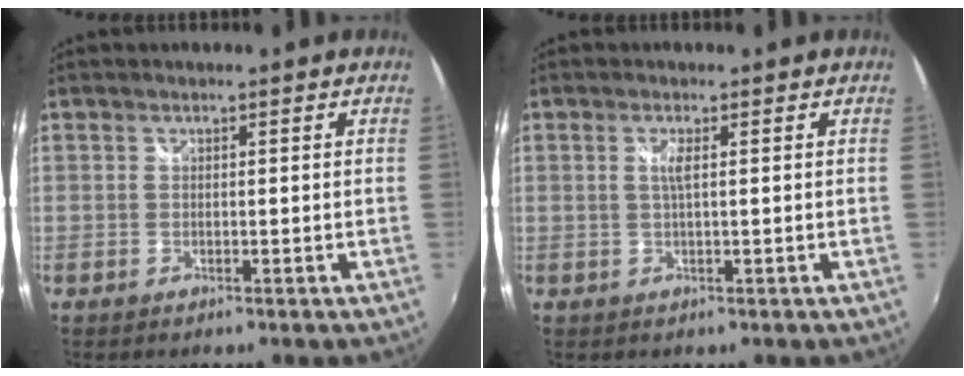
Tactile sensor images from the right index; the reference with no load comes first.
{"total": 1.7, "force": [0.3, -0.1, 1.7], "torque": [-0.033, -0.001, 0.004]}